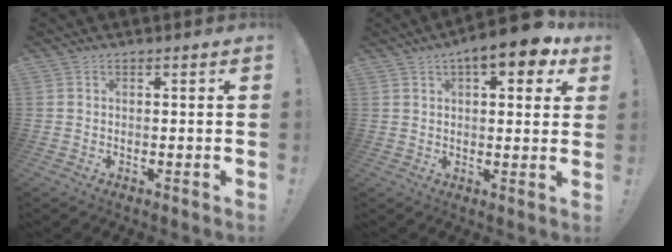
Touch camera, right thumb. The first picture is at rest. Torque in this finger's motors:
{"motor_torque": [0.87, 0.88, 0.58, 0.61, 0.24]}